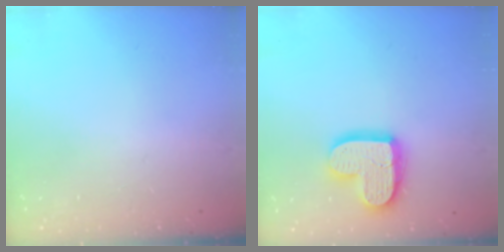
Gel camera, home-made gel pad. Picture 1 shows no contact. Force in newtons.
{"total": 15.5, "press": 15.4, "slide": 1.2}